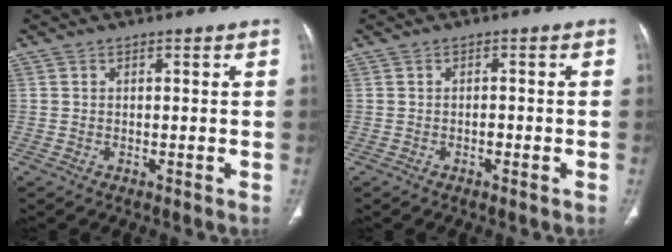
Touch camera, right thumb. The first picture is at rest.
{"total": 1.2, "force": [-0.5, 0.5, 0.9], "torque": [-0.014, 0.001, -0.008]}